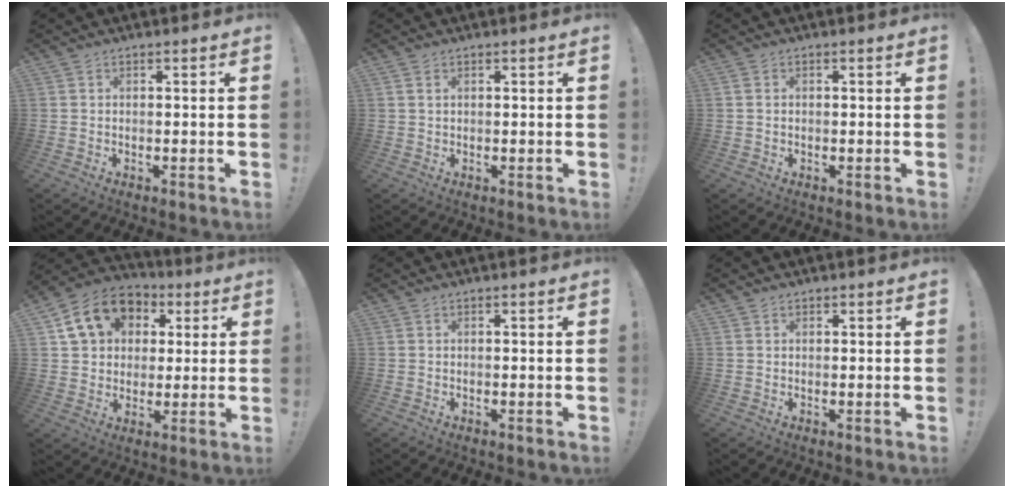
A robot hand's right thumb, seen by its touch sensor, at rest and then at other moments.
{"total": 1.0, "force": [0.7, 0.5, 0.7], "torque": [-0.006, -0.003, 0.011]}
{"total": 1.1, "force": [0.1, 0.9, 0.5], "torque": [-0.016, 0.006, 0.003]}
{"total": 15.2, "force": [5.6, 12.0, 7.3], "torque": [-0.107, -0.009, 0.112]}
{"total": 0.0}
{"total": 0.6, "force": [0.5, 0.4, -0.1], "torque": [0.010, -0.005, 0.008]}